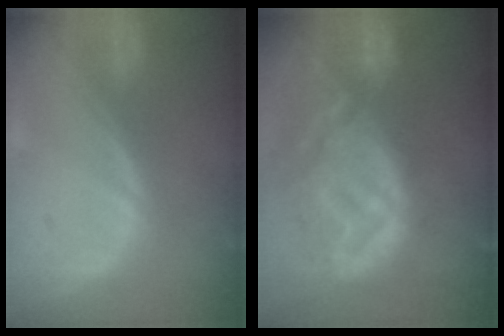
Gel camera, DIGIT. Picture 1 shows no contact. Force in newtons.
{"total": 12.5, "press": 11.1, "slide": 5.7}